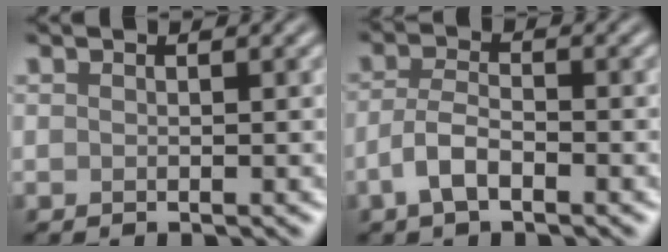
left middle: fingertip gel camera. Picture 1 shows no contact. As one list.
[{"total": 2.9, "force": [-1.4, 1.1, 2.3], "torque": [-0.047, 0.005, -0.034]}]